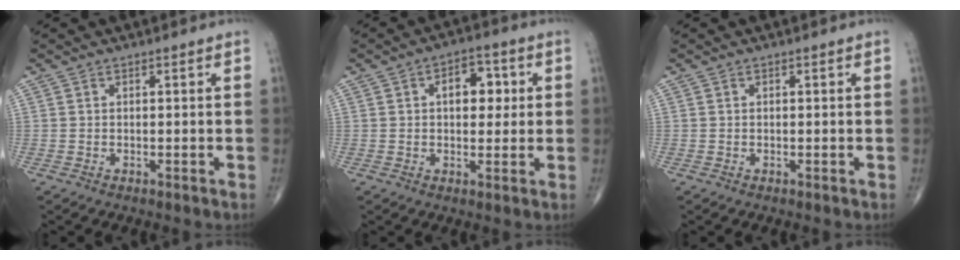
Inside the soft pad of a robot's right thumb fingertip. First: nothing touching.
{"total": 7.4, "force": [1.5, 4.5, 5.7], "torque": [-0.048, 0.006, 0.017]}
{"total": 0.0}